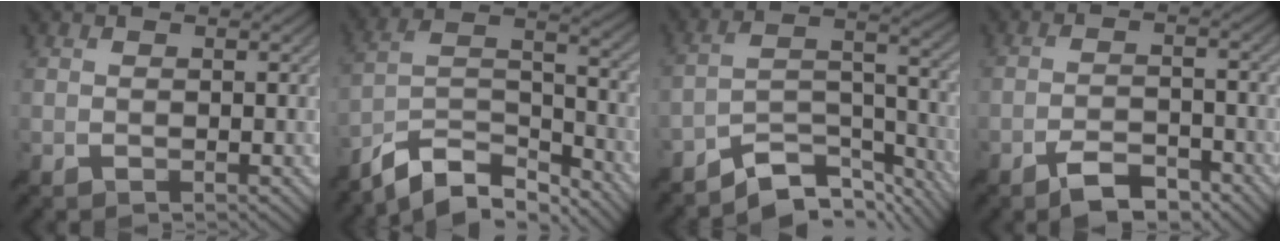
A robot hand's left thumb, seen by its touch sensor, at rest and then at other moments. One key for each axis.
{"total": 10.5, "fx": -8.4, "fy": 3.4, "fz": 5.2, "tx": -0.102, "ty": 0.007, "tz": -0.163}
{"total": 9.8, "fx": -7.9, "fy": 3.2, "fz": 4.7, "tx": -0.073, "ty": 0.004, "tz": -0.155}
{"total": 5.3, "fx": -3.8, "fy": 1.6, "fz": 3.3, "tx": -0.063, "ty": 0.007, "tz": -0.071}